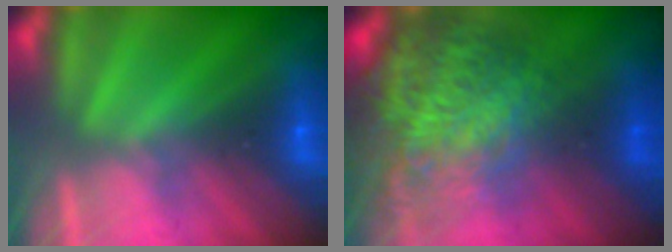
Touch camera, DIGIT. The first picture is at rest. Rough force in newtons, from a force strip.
{"total": 10.2}